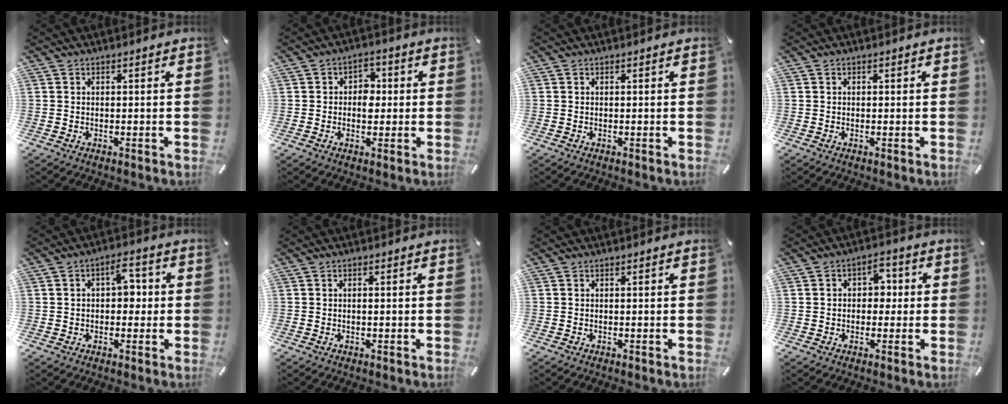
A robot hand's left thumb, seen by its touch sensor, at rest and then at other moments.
{"total": 4.9, "force": [-0.5, 3.8, 3.0], "torque": [-0.026, -0.001, -0.016]}
{"total": 0.0}
{"total": 0.0}
{"total": 6.0, "force": [0.7, 3.8, 4.6], "torque": [-0.052, 0.000, 0.002]}
{"total": 0.7, "force": [-0.1, 0.1, 0.7], "torque": [-0.012, 0.000, -0.001]}
{"total": 0.0}
{"total": 5.0, "force": [-0.2, 4.0, 3.0], "torque": [-0.032, 0.002, -0.014]}